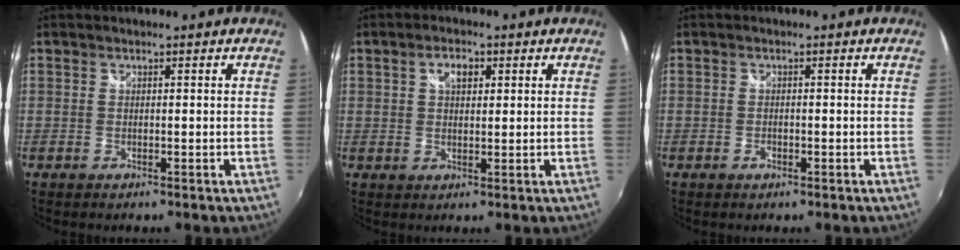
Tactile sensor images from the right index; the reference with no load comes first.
{"total": 3.5, "force": [1.2, 2.0, 2.5], "torque": [-0.040, 0.009, 0.020]}
{"total": 0.9, "force": [-0.6, 0.5, 0.4], "torque": [-0.009, 0.001, -0.011]}